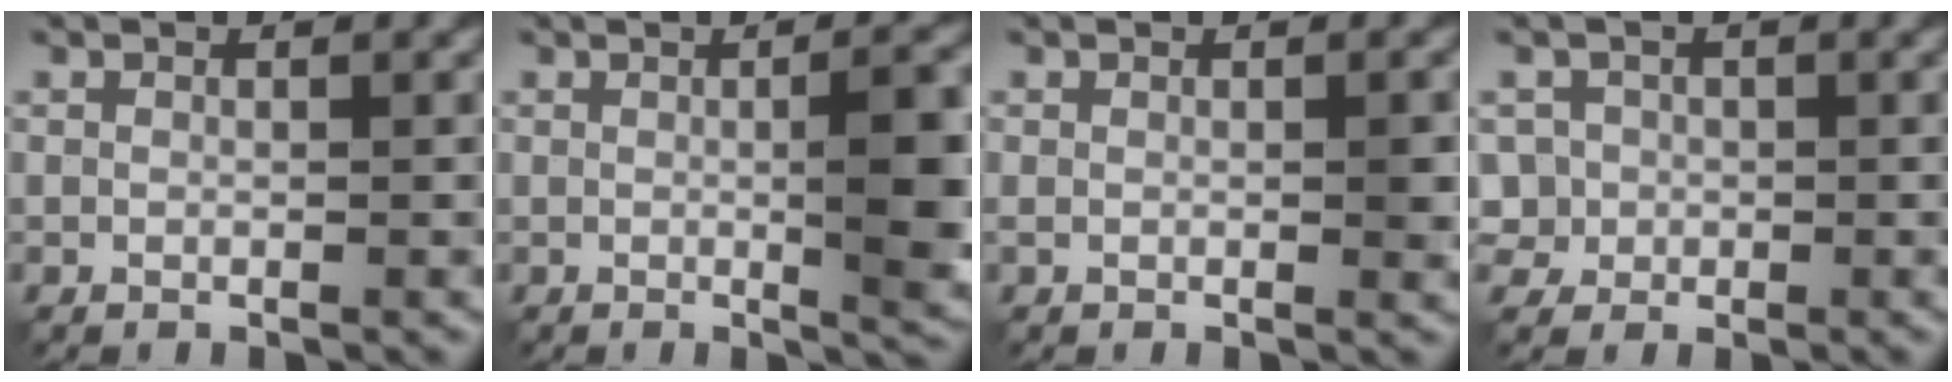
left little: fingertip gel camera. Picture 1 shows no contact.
{"total": 6.8, "force": [0.1, 1.7, 6.6], "torque": [-0.081, 0.003, 0.000]}
{"total": 1.7, "force": [0.2, 0.6, 1.6], "torque": [-0.025, -0.003, 0.006]}
{"total": 2.8, "force": [0.3, 2.7, 0.6], "torque": [-0.025, -0.004, 0.015]}